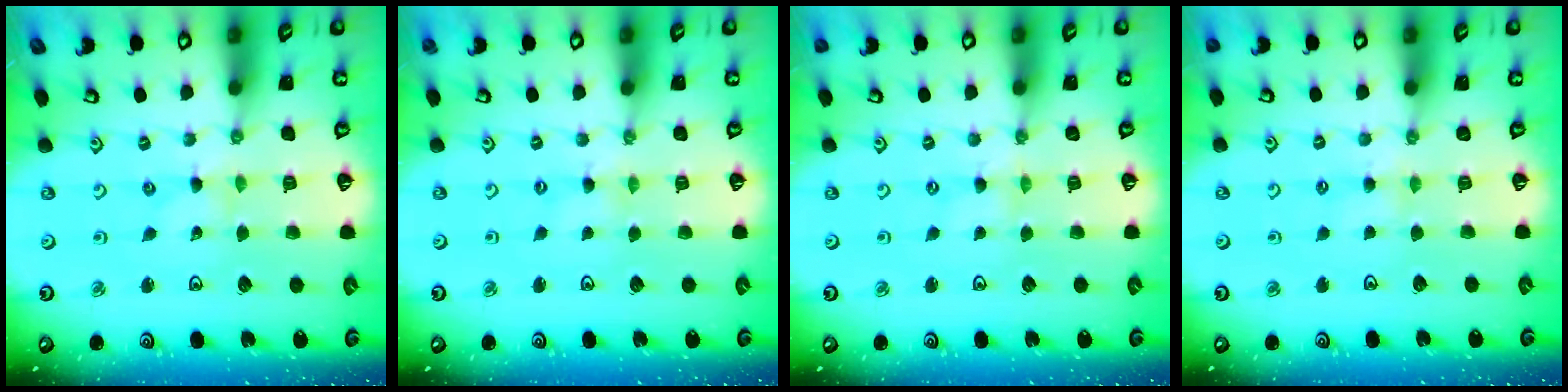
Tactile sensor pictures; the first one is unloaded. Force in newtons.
{"total": 0.0}
{"total": 0.0}
{"total": 2.5, "press": 2.4, "slide": 0.5}